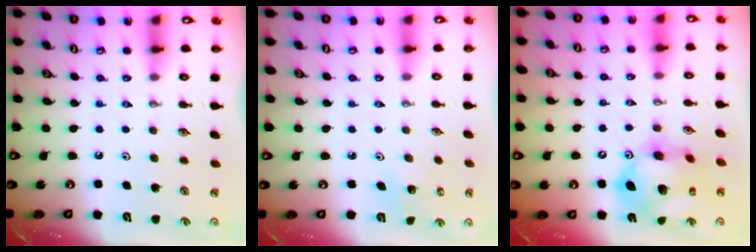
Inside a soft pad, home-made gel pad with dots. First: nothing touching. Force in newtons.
{"total": 1.9, "press": 1.9, "slide": 0.1}
{"total": 15.2, "press": 15.1, "slide": 1.5}